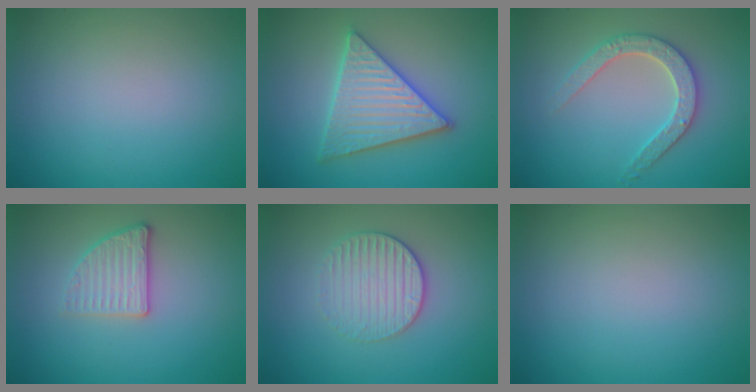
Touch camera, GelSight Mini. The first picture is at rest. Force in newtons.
{"total": 5.6, "press": 5.6, "slide": 0.7}
{"total": 3.0, "press": 2.9, "slide": 0.6}
{"total": 2.7, "press": 2.4, "slide": 1.1}
{"total": 3.0, "press": 2.7, "slide": 1.3}
{"total": 0.0}